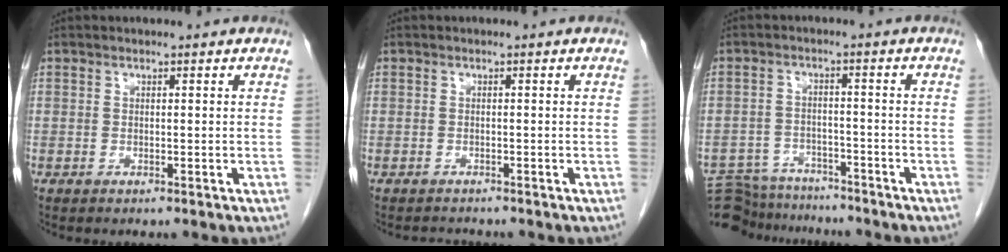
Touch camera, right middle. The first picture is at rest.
{"total": 1.2, "force": [-1.1, 0.3, -0.3], "torque": [0.002, -0.004, -0.017]}
{"total": 12.5, "force": [-11.6, 4.0, 2.6], "torque": [-0.058, 0.004, -0.171]}